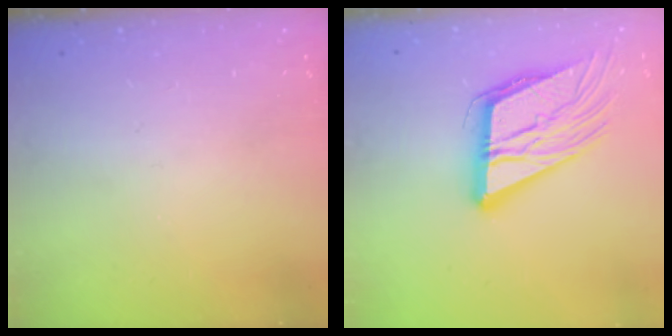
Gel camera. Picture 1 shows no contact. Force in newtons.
{"total": 16.2, "press": 15.9, "slide": 2.9}